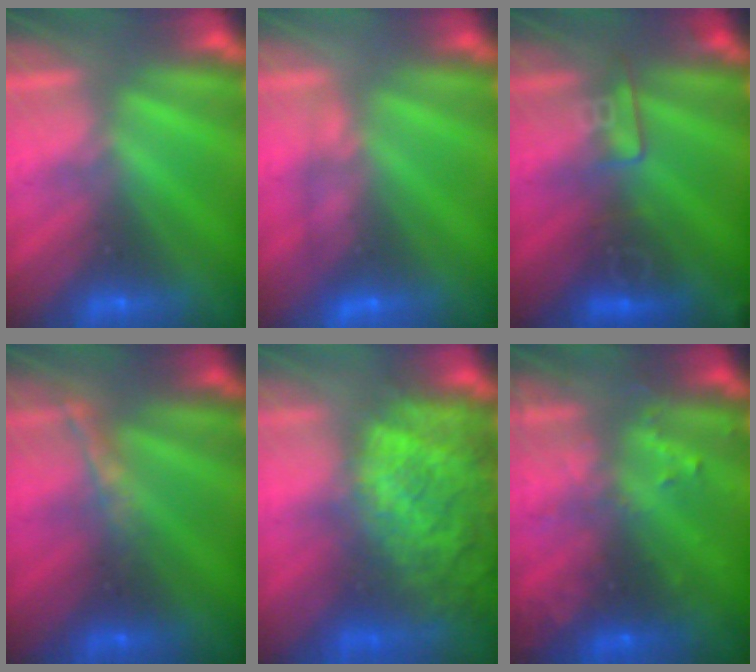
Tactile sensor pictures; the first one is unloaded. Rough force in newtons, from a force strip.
{"total": 4.7}
{"total": 2.4}
{"total": 1.6}
{"total": 10.3}
{"total": 9.4}